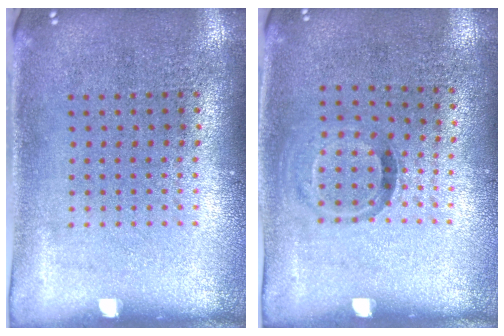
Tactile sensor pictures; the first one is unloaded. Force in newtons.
{"total": 0.9, "press": 0.6, "slide": 0.7}